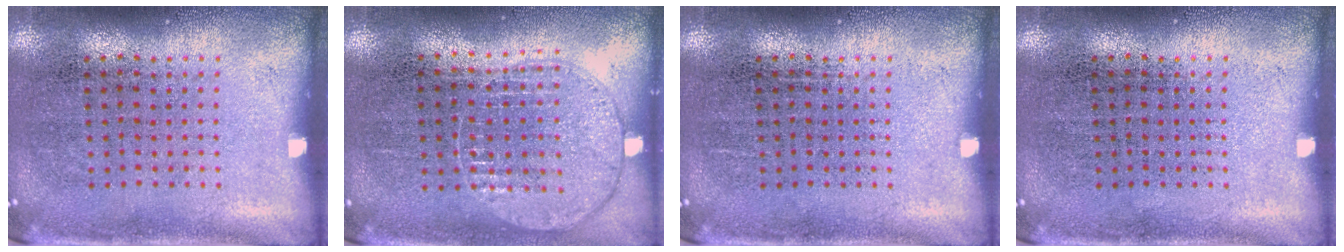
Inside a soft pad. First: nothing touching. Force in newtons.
{"total": 1.0, "press": 0.9, "slide": 0.3}
{"total": 0.0}
{"total": 0.0}